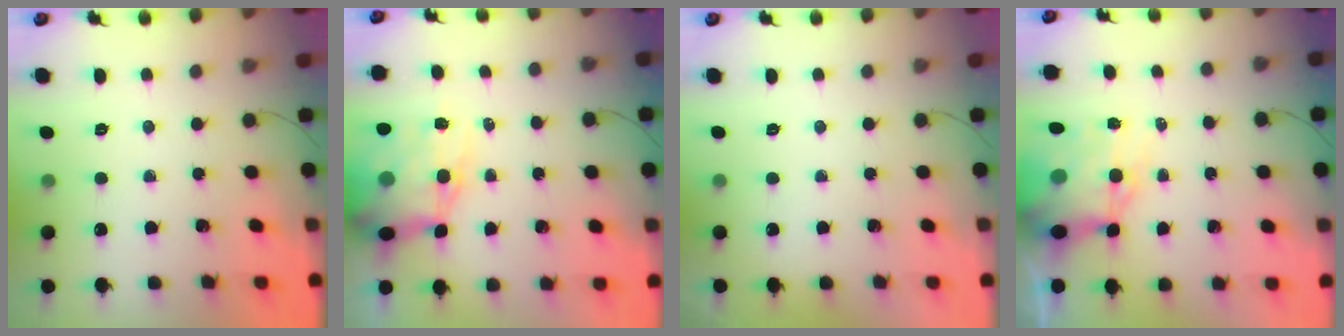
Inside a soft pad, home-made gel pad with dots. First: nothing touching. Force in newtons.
{"total": 15.2, "press": 14.8, "slide": 3.4}
{"total": 1.8, "press": 1.7, "slide": 0.3}
{"total": 11.1, "press": 10.7, "slide": 2.8}